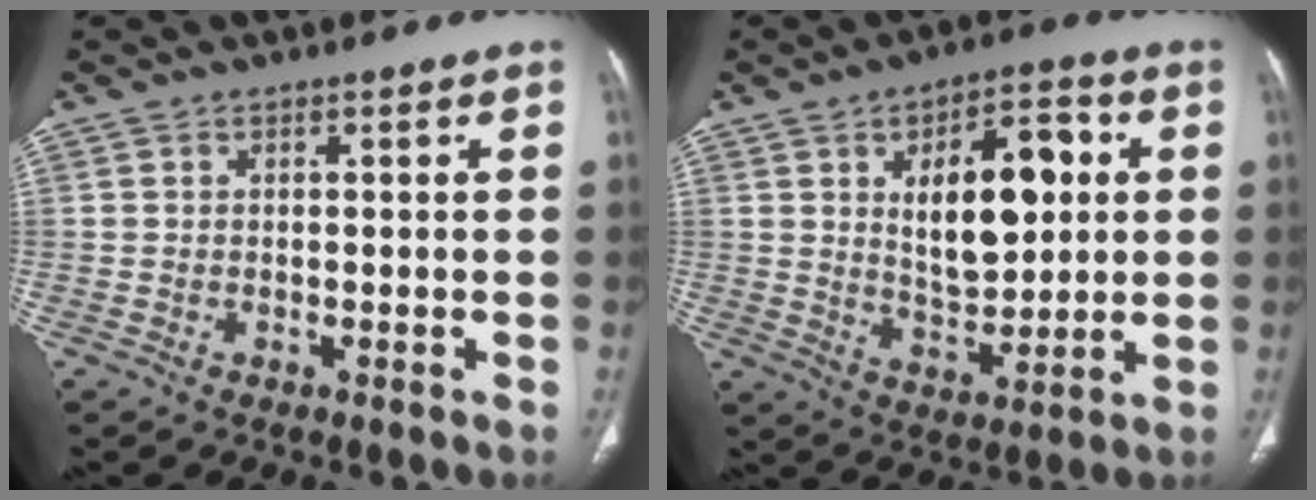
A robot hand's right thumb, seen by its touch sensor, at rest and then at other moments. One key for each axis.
{"total": 15.6, "fx": 3.4, "fy": 8.0, "fz": 12.9, "tx": -0.162, "ty": -0.002, "tz": 0.058}